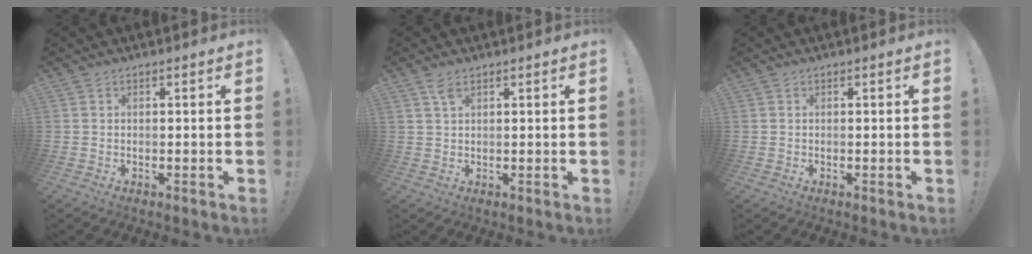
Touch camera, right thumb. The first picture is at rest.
{"total": 2.7, "force": [1.6, 1.1, 1.9], "torque": [-0.039, -0.001, 0.029]}
{"total": 0.0}